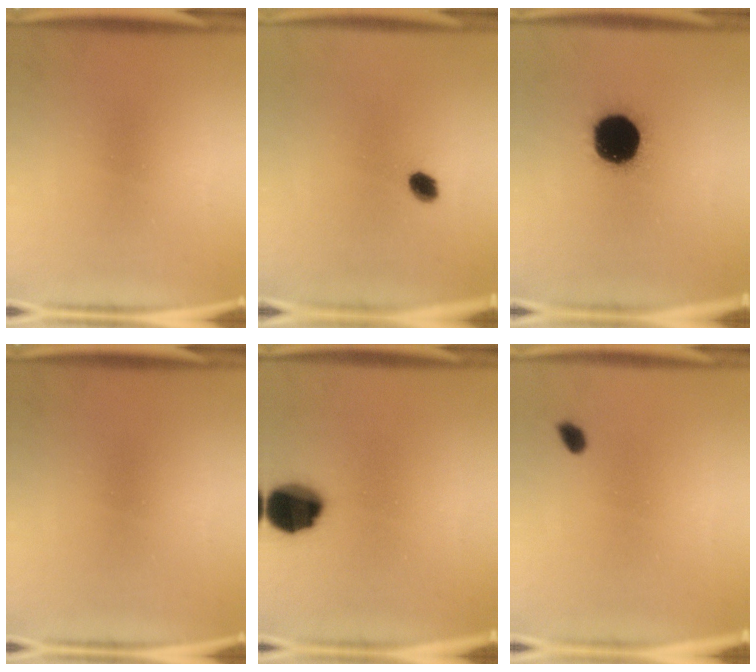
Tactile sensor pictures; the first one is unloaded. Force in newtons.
{"total": 2.9}
{"total": 19.4}
{"total": 0.0}
{"total": 12.1}
{"total": 1.5}